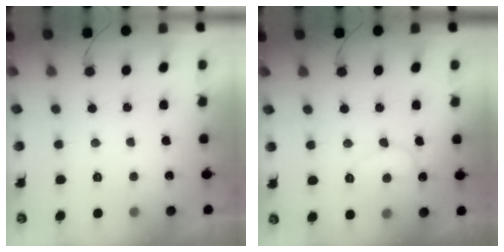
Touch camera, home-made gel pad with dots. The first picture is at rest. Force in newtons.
{"total": 8.8, "press": 8.8, "slide": 0.8}